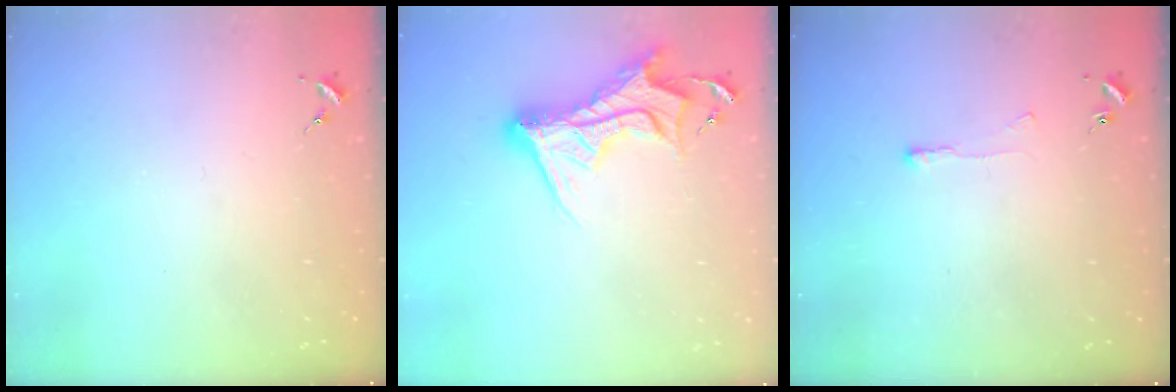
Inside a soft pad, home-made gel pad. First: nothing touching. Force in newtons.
{"total": 14.0, "press": 14.0, "slide": 1.2}
{"total": 3.9, "press": 3.8, "slide": 0.5}